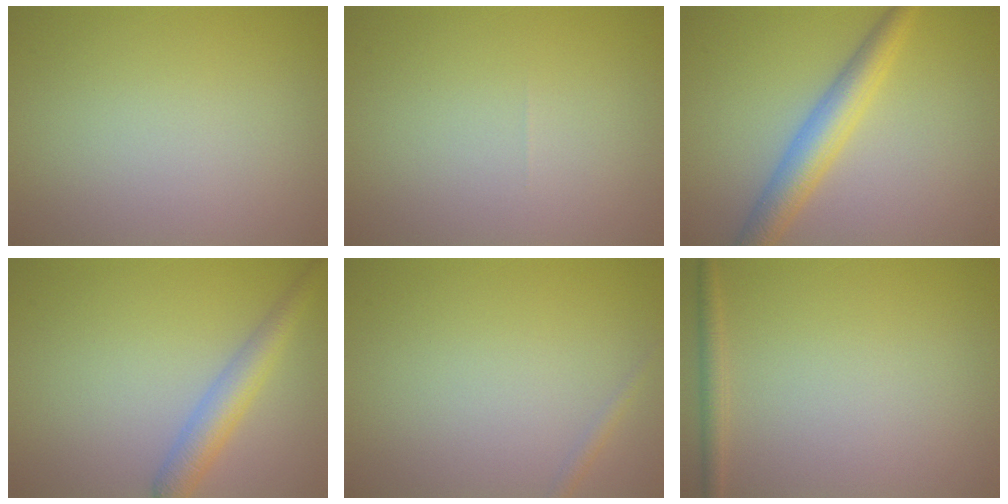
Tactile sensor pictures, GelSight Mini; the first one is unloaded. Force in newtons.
{"total": 0.0}
{"total": 4.5, "press": 4.5, "slide": 0.1}
{"total": 3.5, "press": 3.5, "slide": 0.1}
{"total": 0.8, "press": 0.7, "slide": 0.1}
{"total": 1.4, "press": 1.4, "slide": 0.1}